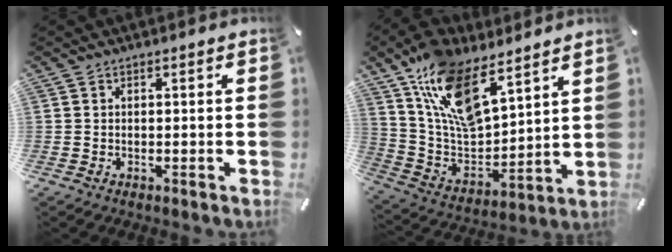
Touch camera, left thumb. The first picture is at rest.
{"total": 16.8, "force": [11.9, 7.5, 9.2], "torque": [-0.203, -0.076, 0.217]}